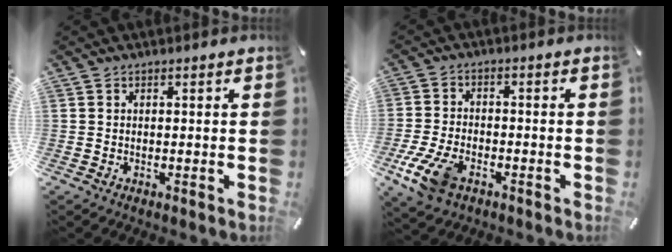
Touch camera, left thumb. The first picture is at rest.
{"total": 9.5, "force": [-4.5, 5.5, 6.3], "torque": [-0.146, 0.007, -0.083]}